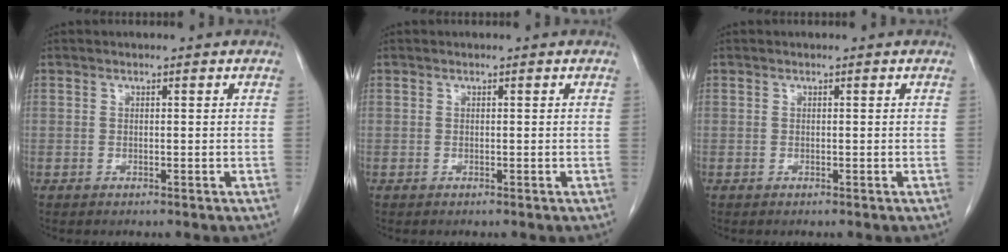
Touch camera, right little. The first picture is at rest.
{"total": 0.0}
{"total": 0.0}